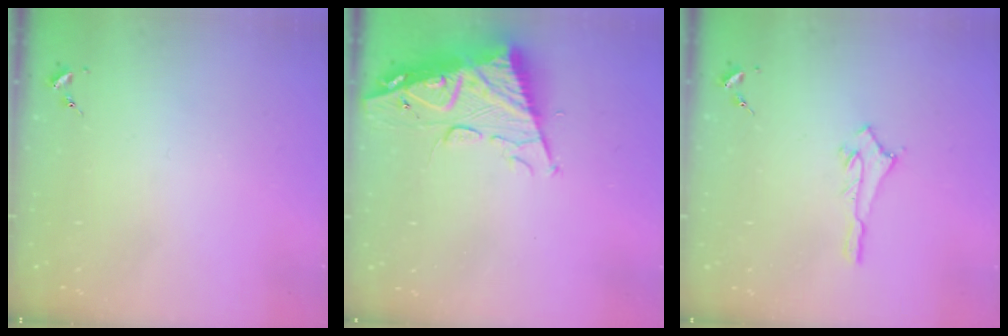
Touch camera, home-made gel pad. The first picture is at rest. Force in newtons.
{"total": 13.5, "press": 13.5, "slide": 1.3}
{"total": 3.7, "press": 3.7, "slide": 0.1}